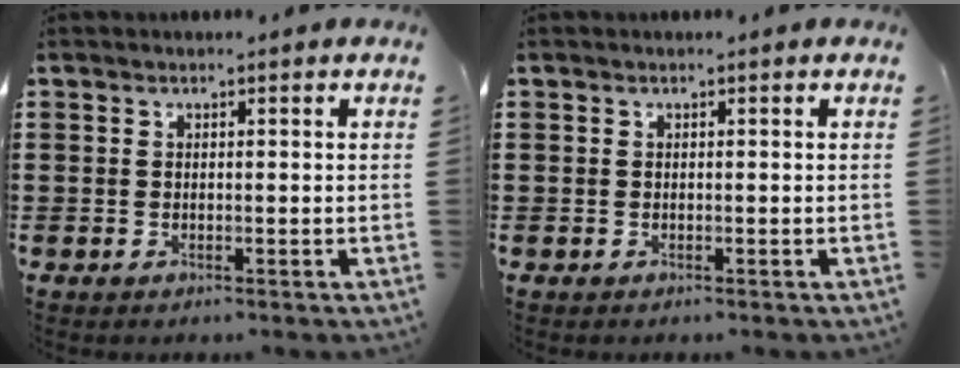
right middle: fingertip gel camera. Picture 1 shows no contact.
{"total": 0.0}